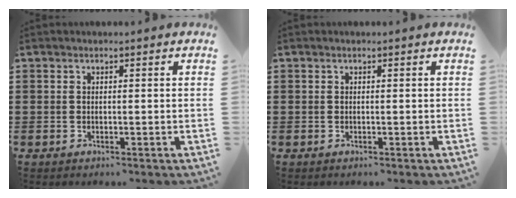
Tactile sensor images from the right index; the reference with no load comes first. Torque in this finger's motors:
{"motor_torque": [-0.06, 0.07, 0.00, -0.01]}